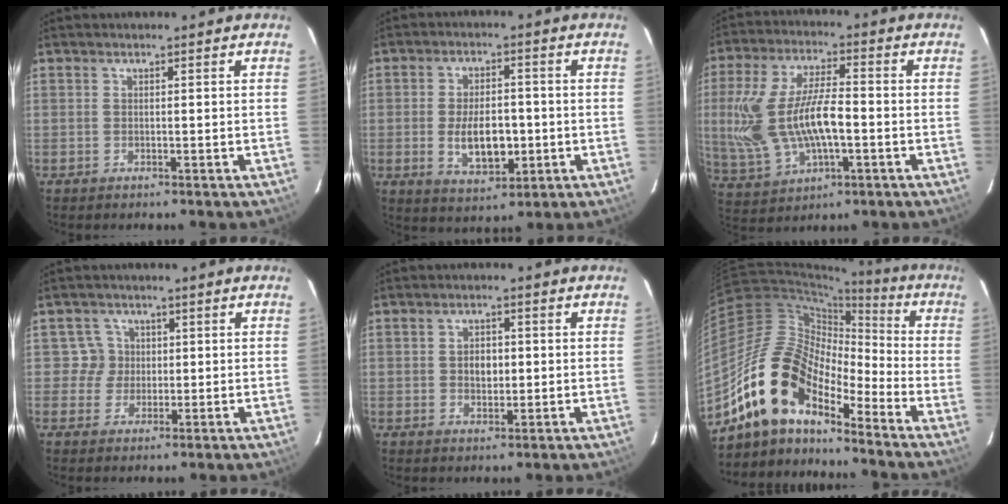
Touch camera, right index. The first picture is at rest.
{"total": 9.2, "force": [-1.7, 4.9, 7.6], "torque": [-0.142, -0.006, -0.018]}
{"total": 17.1, "force": [-1.7, 8.0, 15.1], "torque": [-0.320, -0.001, -0.013]}
{"total": 3.6, "force": [0.4, 3.6, -0.2], "torque": [0.015, 0.015, 0.004]}
{"total": 3.5, "force": [0.1, 2.6, 2.4], "torque": [-0.039, 0.007, 0.003]}
{"total": 15.1, "force": [-11.7, 5.7, 7.6], "torque": [-0.129, 0.009, -0.236]}